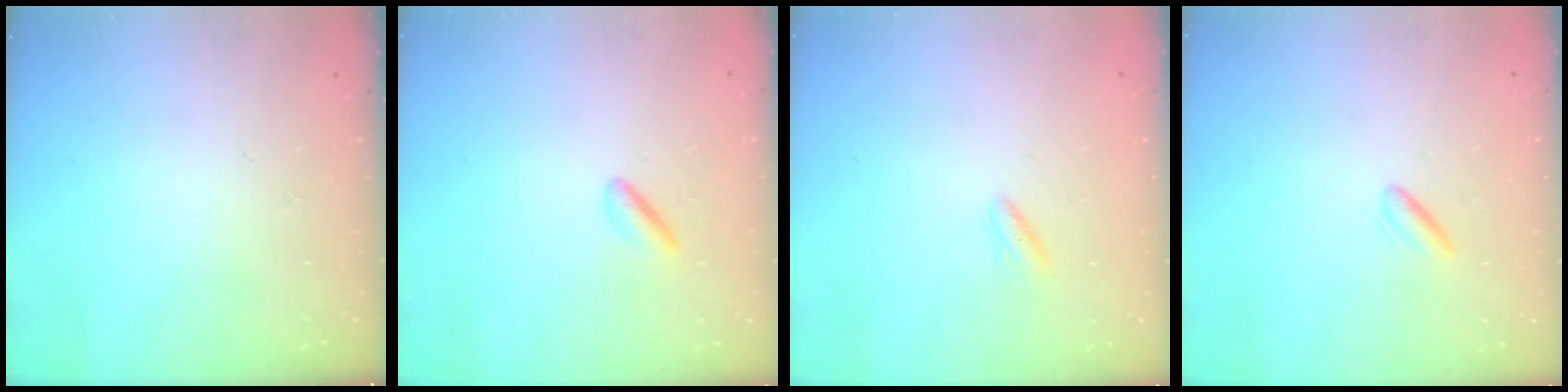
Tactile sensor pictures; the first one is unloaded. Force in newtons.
{"total": 1.7, "press": 1.5, "slide": 0.9}
{"total": 3.0, "press": 2.8, "slide": 1.0}
{"total": 1.5, "press": 1.2, "slide": 0.9}